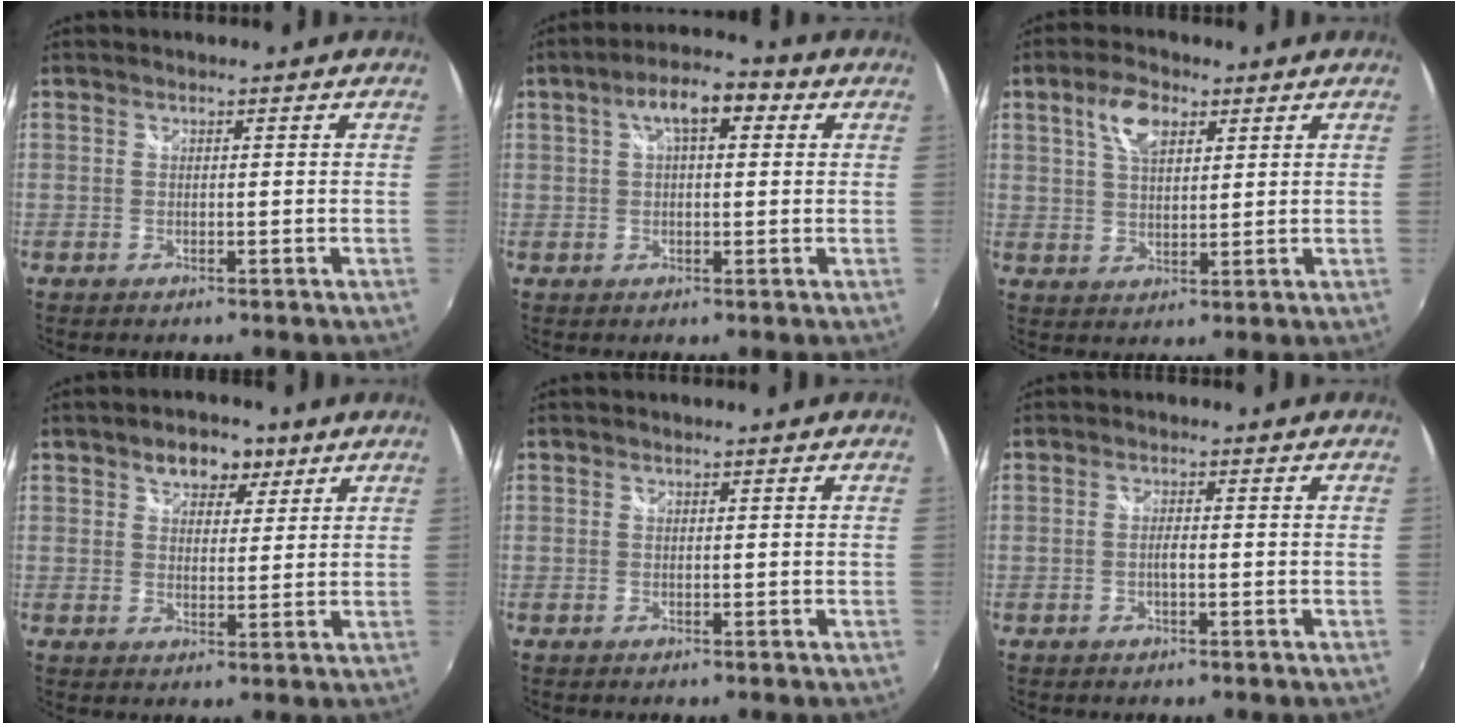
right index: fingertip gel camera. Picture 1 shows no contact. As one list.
[{"total": 7.7, "force": [2.6, 3.3, 6.5], "torque": [-0.112, 0.024, 0.039]}, {"total": 6.7, "force": [3.3, 3.4, 4.7], "torque": [-0.086, 0.014, 0.059]}, {"total": 6.4, "force": [3.7, 4.1, 3.2], "torque": [-0.047, 0.015, 0.055]}, {"total": 0.0}, {"total": 1.3, "force": [-0.5, 0.2, 1.2], "torque": [-0.026, 0.002, -0.009]}]